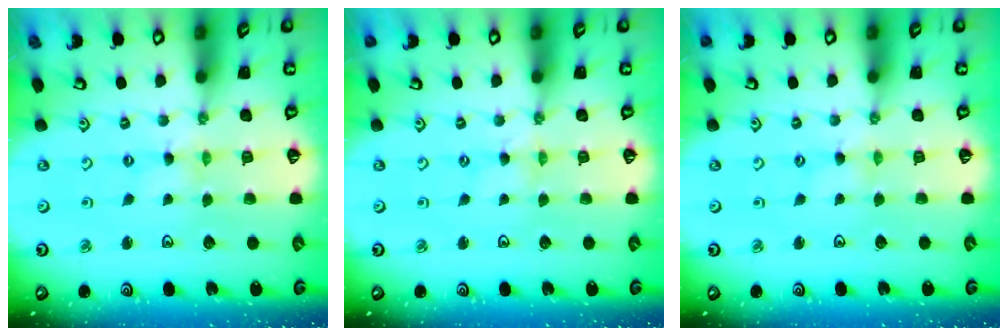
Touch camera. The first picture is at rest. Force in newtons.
{"total": 0.0}
{"total": 0.9, "press": 0.8, "slide": 0.2}